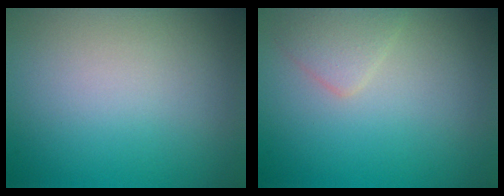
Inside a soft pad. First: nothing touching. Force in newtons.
{"total": 1.9, "press": 1.9, "slide": 0.0}